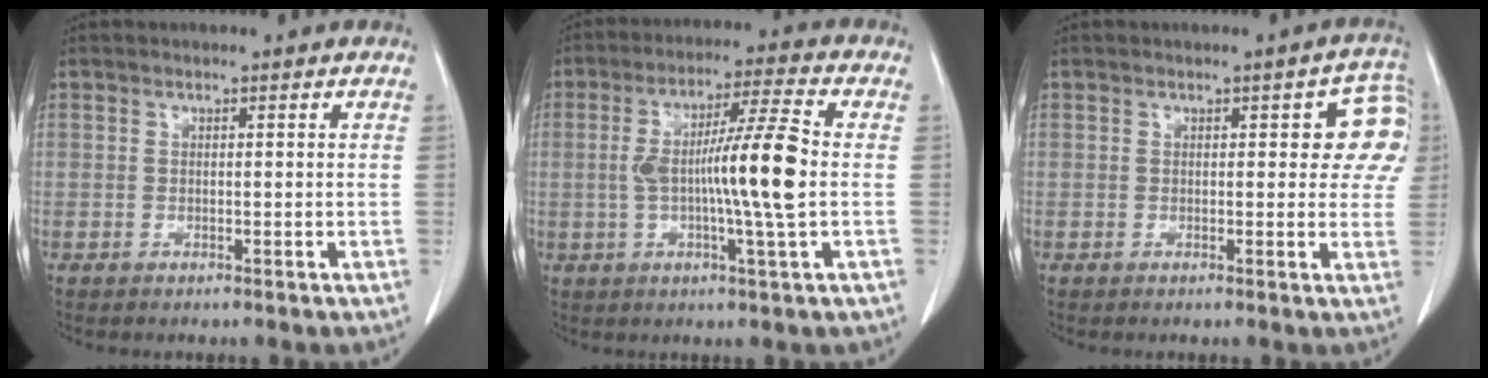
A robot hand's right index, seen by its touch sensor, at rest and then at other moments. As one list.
[{"total": 11.9, "force": [-0.4, -0.4, 11.8], "torque": [-0.211, 0.006, -0.014]}, {"total": 6.7, "force": [2.0, 3.2, 5.6], "torque": [-0.036, 0.015, 0.015]}]